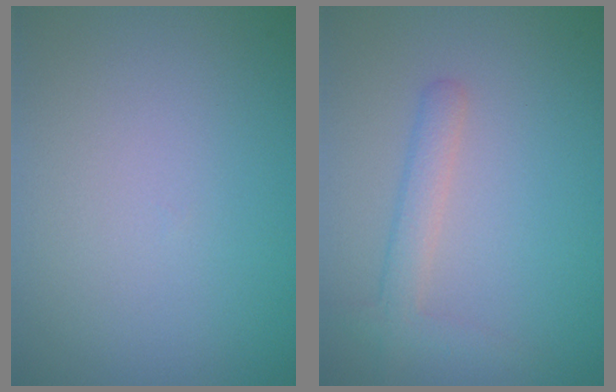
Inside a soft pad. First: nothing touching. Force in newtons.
{"total": 2.2, "press": 2.2, "slide": 0.2}